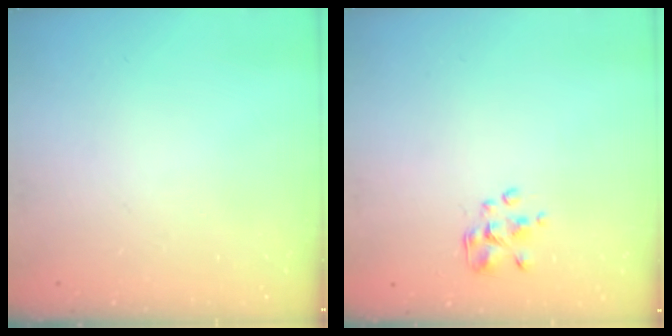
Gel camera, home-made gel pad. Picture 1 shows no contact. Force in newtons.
{"total": 2.3, "press": 2.1, "slide": 0.7}